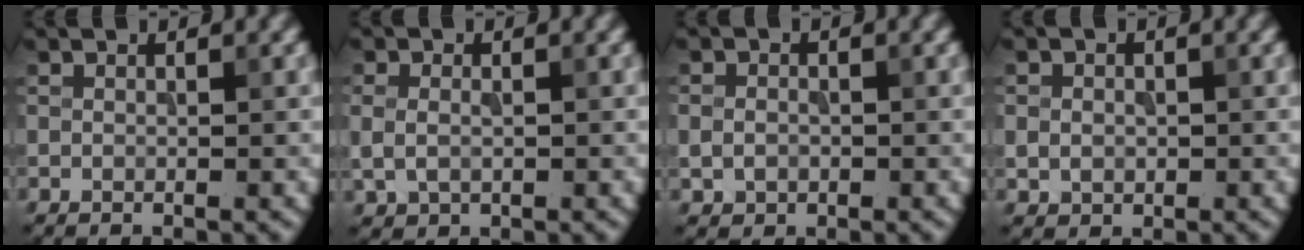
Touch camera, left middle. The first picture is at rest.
{"total": 2.2, "force": [-0.1, 1.6, 1.4], "torque": [-0.032, -0.003, 0.002]}
{"total": 1.8, "force": [-0.3, 1.5, 0.9], "torque": [-0.014, -0.003, -0.006]}
{"total": 1.7, "force": [0.0, 1.5, 0.7], "torque": [-0.011, -0.005, 0.001]}